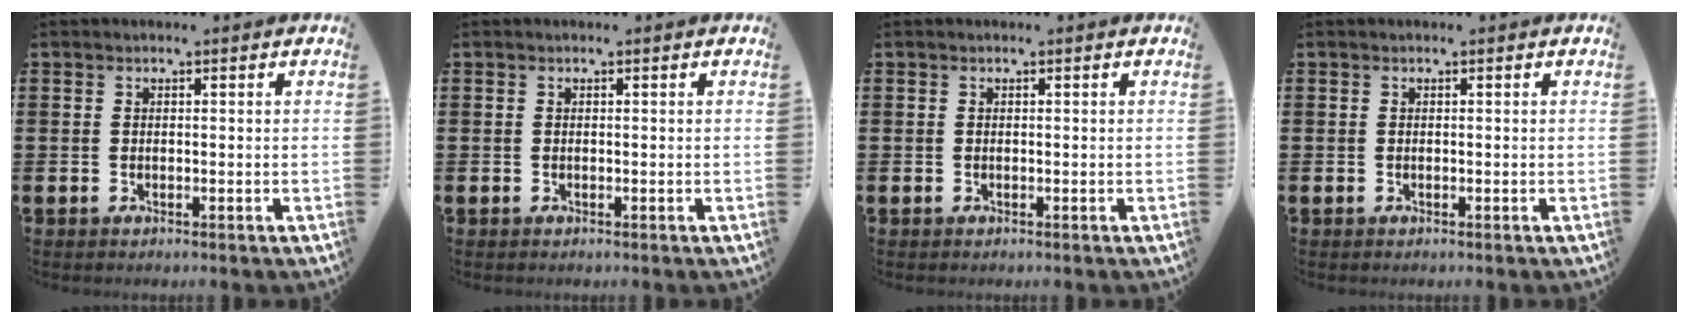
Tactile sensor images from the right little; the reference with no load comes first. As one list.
[{"total": 0.0}, {"total": 0.0}, {"total": 0.0}]